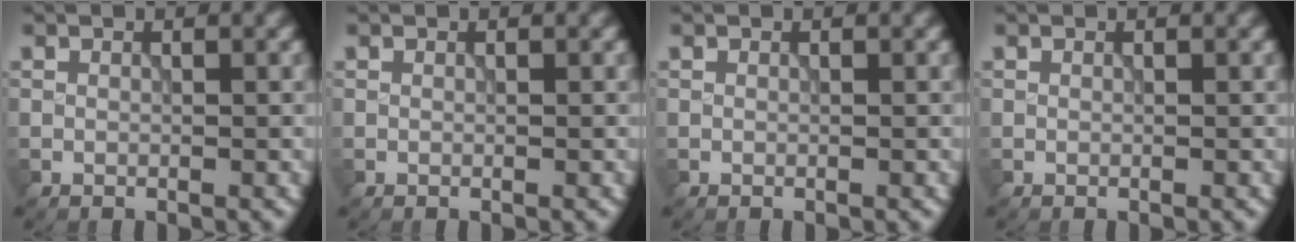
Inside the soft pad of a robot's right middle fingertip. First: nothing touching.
{"total": 0.0}
{"total": 0.0}
{"total": 0.0}